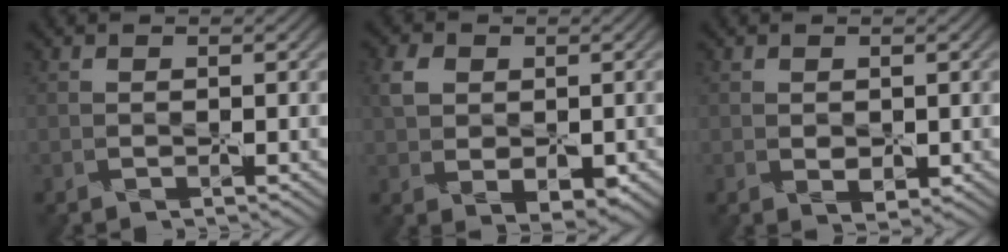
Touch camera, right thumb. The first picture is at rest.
{"total": 6.0, "force": [0.5, 4.2, 4.3], "torque": [-0.077, -0.005, 0.007]}
{"total": 1.9, "force": [0.0, 1.4, 1.3], "torque": [-0.022, -0.009, 0.009]}